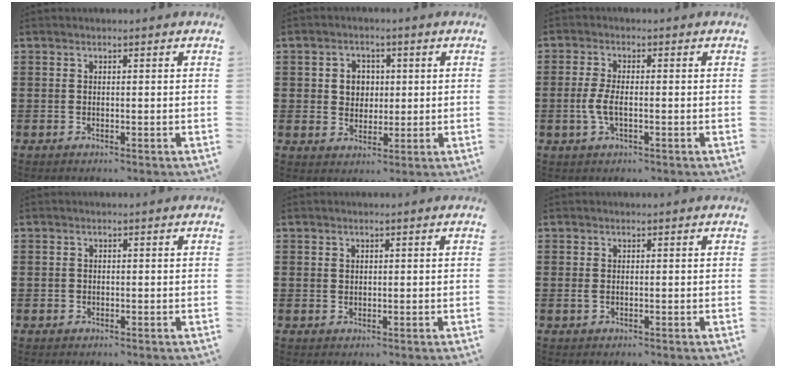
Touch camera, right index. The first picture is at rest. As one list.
[{"total": 3.9, "force": [0.6, 3.6, 1.4], "torque": [-0.042, 0.013, 0.008]}, {"total": 3.9, "force": [-0.9, 1.4, 3.6], "torque": [-0.082, -0.006, -0.020]}, {"total": 0.6, "force": [-0.1, 0.5, 0.1], "torque": [-0.002, 0.004, -0.004]}, {"total": 0.8, "force": [0.5, 0.6, 0.2], "torque": [-0.005, 0.002, 0.011]}, {"total": 0.6, "force": [0.0, 0.2, 0.6], "torque": [-0.020, -0.003, -0.002]}]